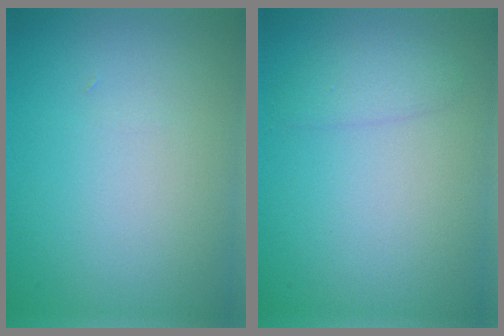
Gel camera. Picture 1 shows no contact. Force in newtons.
{"total": 1.4, "press": 1.4, "slide": 0.1}